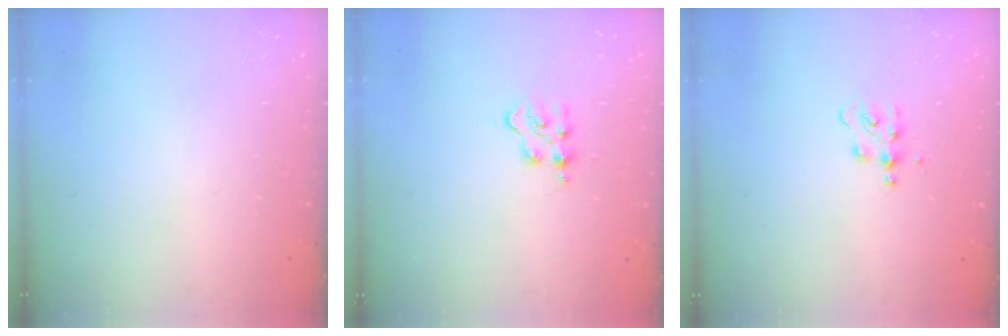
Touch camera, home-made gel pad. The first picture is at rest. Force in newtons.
{"total": 2.9, "press": 2.9, "slide": 0.5}
{"total": 6.1, "press": 6.1, "slide": 0.8}